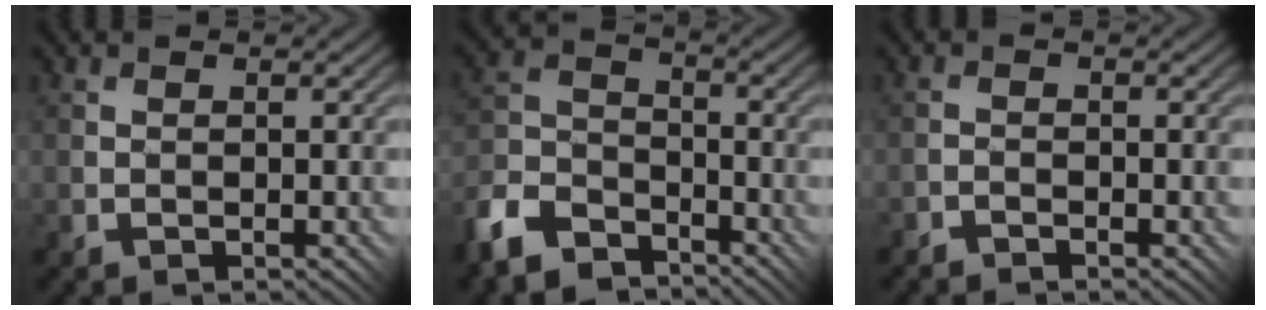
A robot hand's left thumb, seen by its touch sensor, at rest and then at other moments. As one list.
[{"total": 9.6, "force": [-7.2, 4.8, 4.0], "torque": [-0.104, -0.012, -0.154]}, {"total": 1.1, "force": [-1.1, 0.0, 0.0], "torque": [0.003, 0.010, -0.023]}]